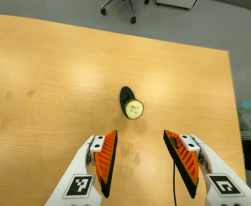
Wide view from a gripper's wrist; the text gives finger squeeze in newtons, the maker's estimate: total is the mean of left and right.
{"total": 0.0}